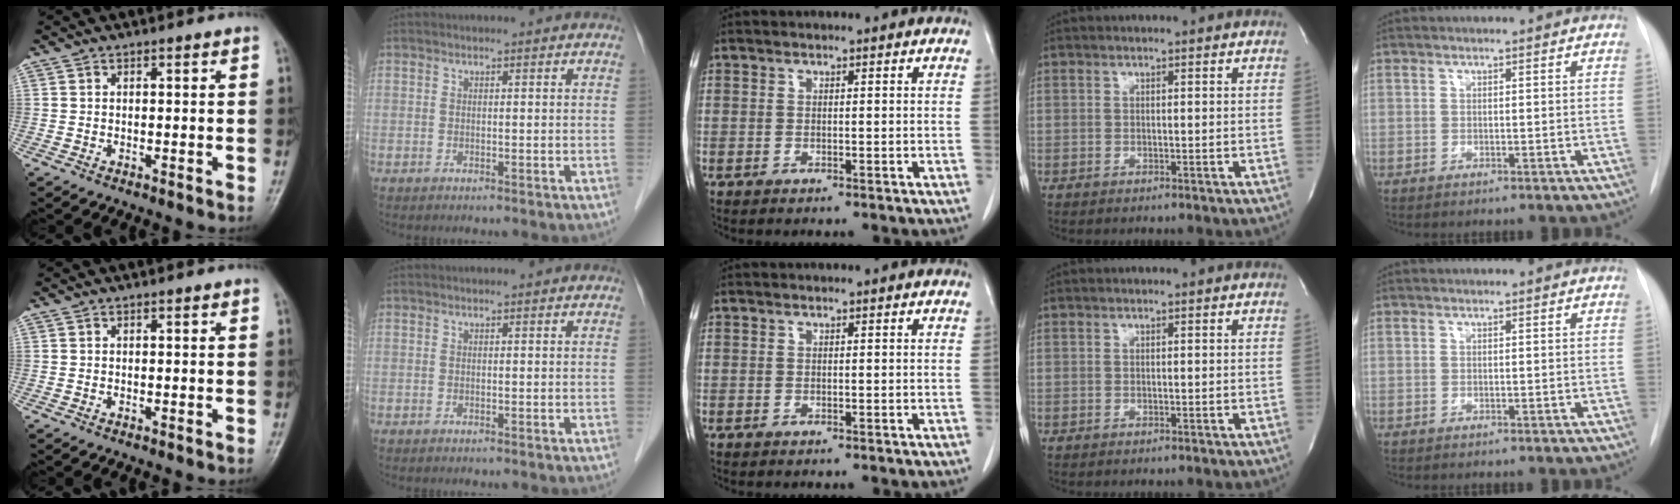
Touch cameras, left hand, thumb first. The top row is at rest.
{}